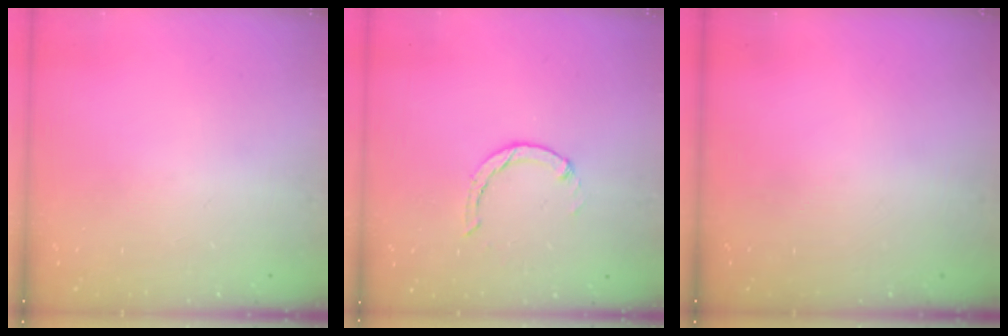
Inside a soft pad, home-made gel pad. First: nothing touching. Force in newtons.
{"total": 1.0, "press": 0.9, "slide": 0.3}
{"total": 0.0}